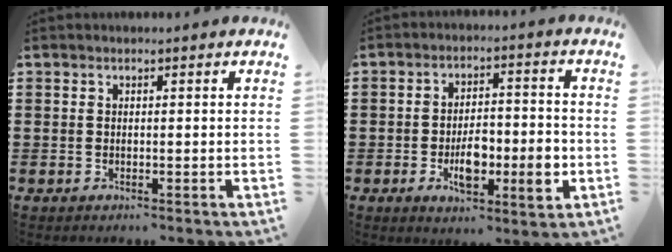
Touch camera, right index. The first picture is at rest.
{"total": 8.4, "force": [-2.1, 3.2, 7.6], "torque": [-0.124, -0.010, -0.037]}